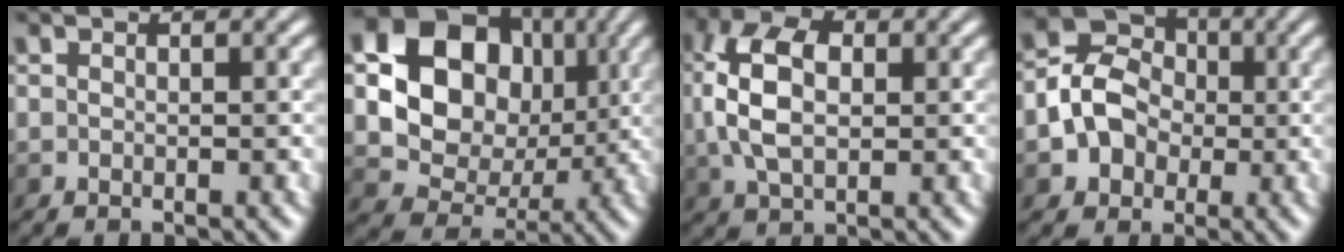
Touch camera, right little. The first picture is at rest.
{"total": 11.3, "force": [1.8, 9.2, 6.3], "torque": [-0.114, 0.005, 0.024]}
{"total": 7.3, "force": [0.1, 4.6, 5.6], "torque": [-0.130, 0.006, -0.001]}
{"total": 6.4, "force": [-1.1, 5.4, 3.2], "torque": [-0.062, 0.013, -0.032]}